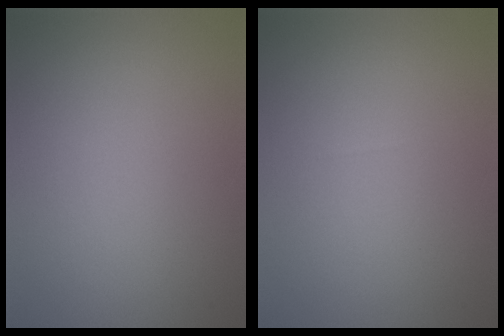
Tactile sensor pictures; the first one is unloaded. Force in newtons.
{"total": 0.0}